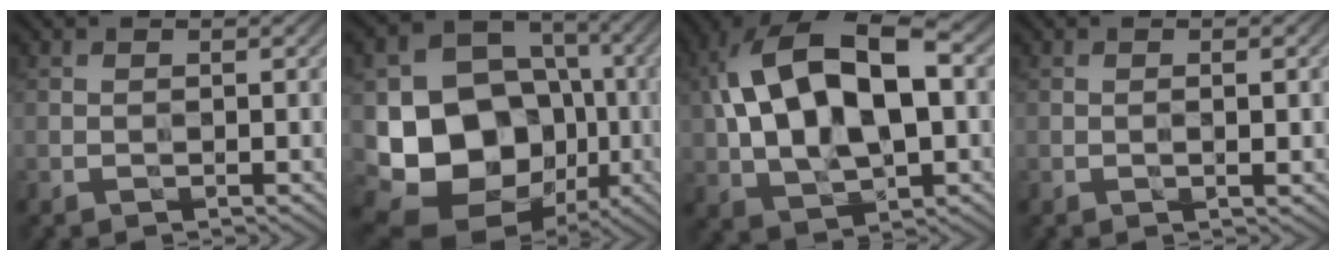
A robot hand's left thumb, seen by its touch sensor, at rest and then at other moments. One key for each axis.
{"total": 18.1, "fx": -3.7, "fy": 15.2, "fz": 9.2, "tx": -0.186, "ty": -0.049, "tz": -0.067}
{"total": 16.7, "fx": 2.2, "fy": 9.7, "fz": 13.4, "tx": -0.262, "ty": 0.009, "tz": 0.041}
{"total": 2.1, "fx": -0.1, "fy": 0.2, "fz": 2.1, "tx": -0.035, "ty": 0.001, "tz": -0.004}